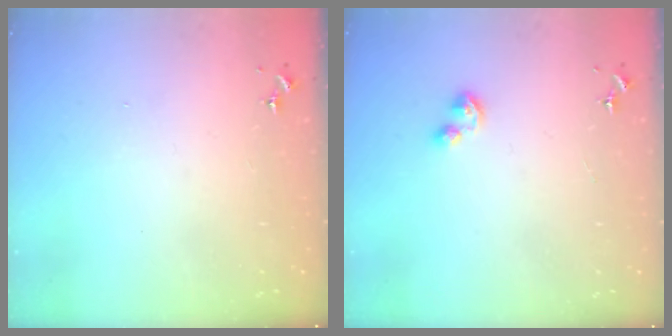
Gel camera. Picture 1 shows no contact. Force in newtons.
{"total": 4.2, "press": 4.2, "slide": 0.4}